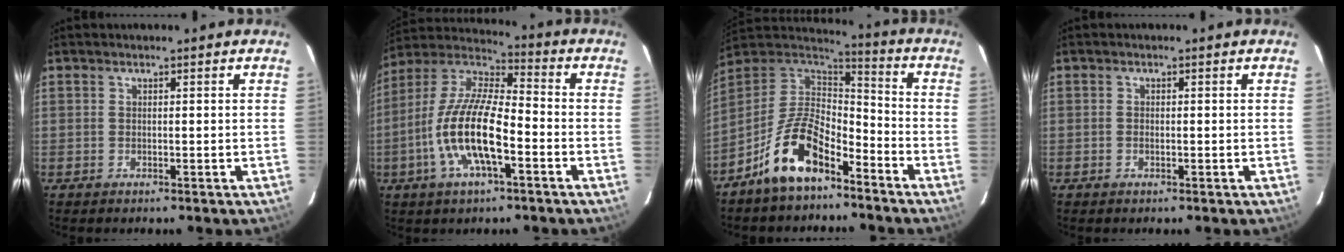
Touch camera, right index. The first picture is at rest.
{"total": 16.1, "force": [-5.4, 5.1, 14.3], "torque": [-0.291, -0.006, -0.110]}
{"total": 14.3, "force": [-8.9, 6.4, 9.2], "torque": [-0.189, 0.014, -0.167]}
{"total": 0.7, "force": [-0.2, 0.4, 0.5], "torque": [-0.008, -0.001, -0.005]}